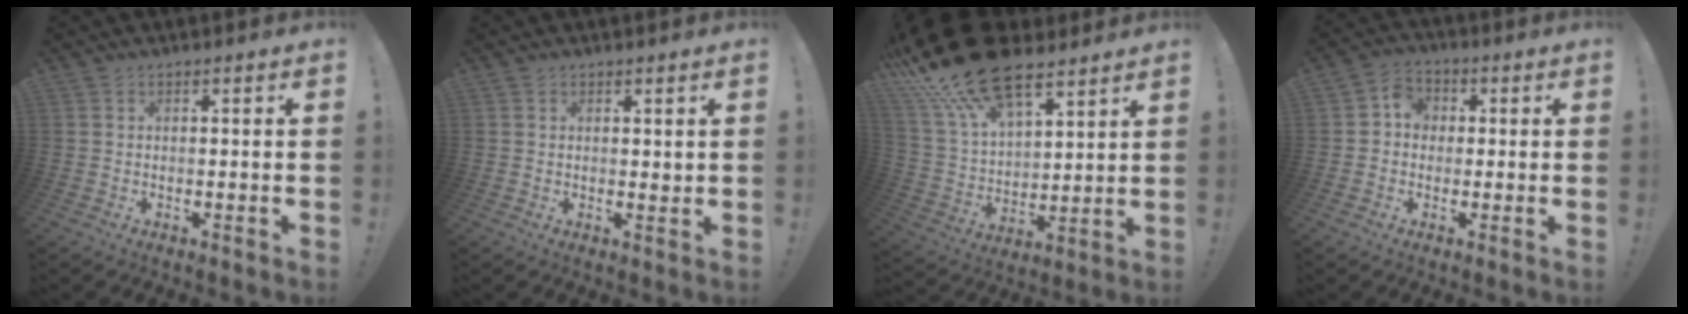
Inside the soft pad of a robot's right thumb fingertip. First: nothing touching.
{"total": 1.2, "force": [0.9, 0.5, 0.6], "torque": [-0.010, 0.000, 0.016]}
{"total": 22.5, "force": [15.0, 10.8, 12.8], "torque": [-0.259, -0.091, 0.271]}
{"total": 6.0, "force": [-0.1, 5.4, 2.6], "torque": [-0.046, 0.017, 0.001]}